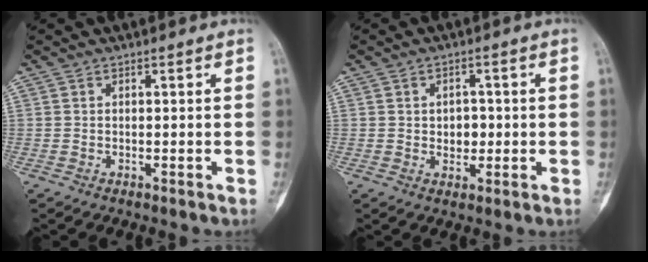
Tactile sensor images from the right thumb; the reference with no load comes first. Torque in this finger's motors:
{"motor_torque": [-0.54, 0.01, -0.03, -0.24, -0.02]}